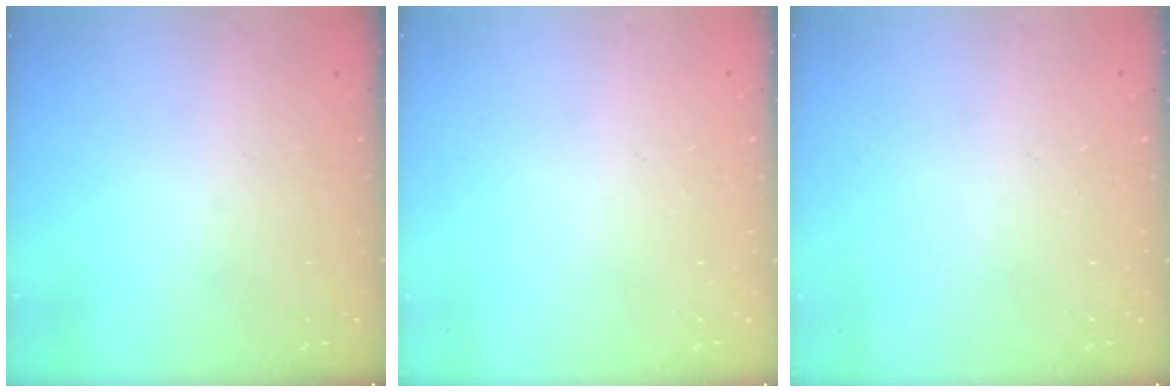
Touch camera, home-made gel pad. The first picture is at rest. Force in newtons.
{"total": 0.0}
{"total": 0.0}